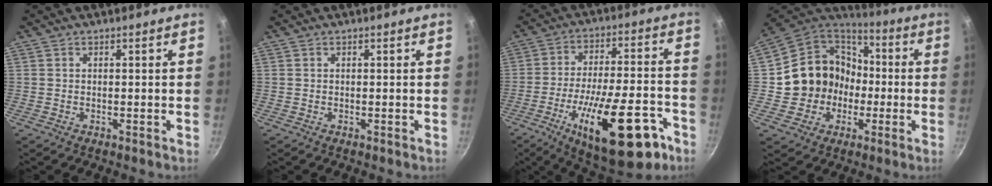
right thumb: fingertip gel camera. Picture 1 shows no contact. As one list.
[{"total": 0.0}, {"total": 23.6, "force": [-11.0, 8.8, 18.9], "torque": [-0.258, 0.041, -0.158]}, {"total": 15.8, "force": [-1.5, 14.6, 5.7], "torque": [-0.060, 0.046, -0.023]}]